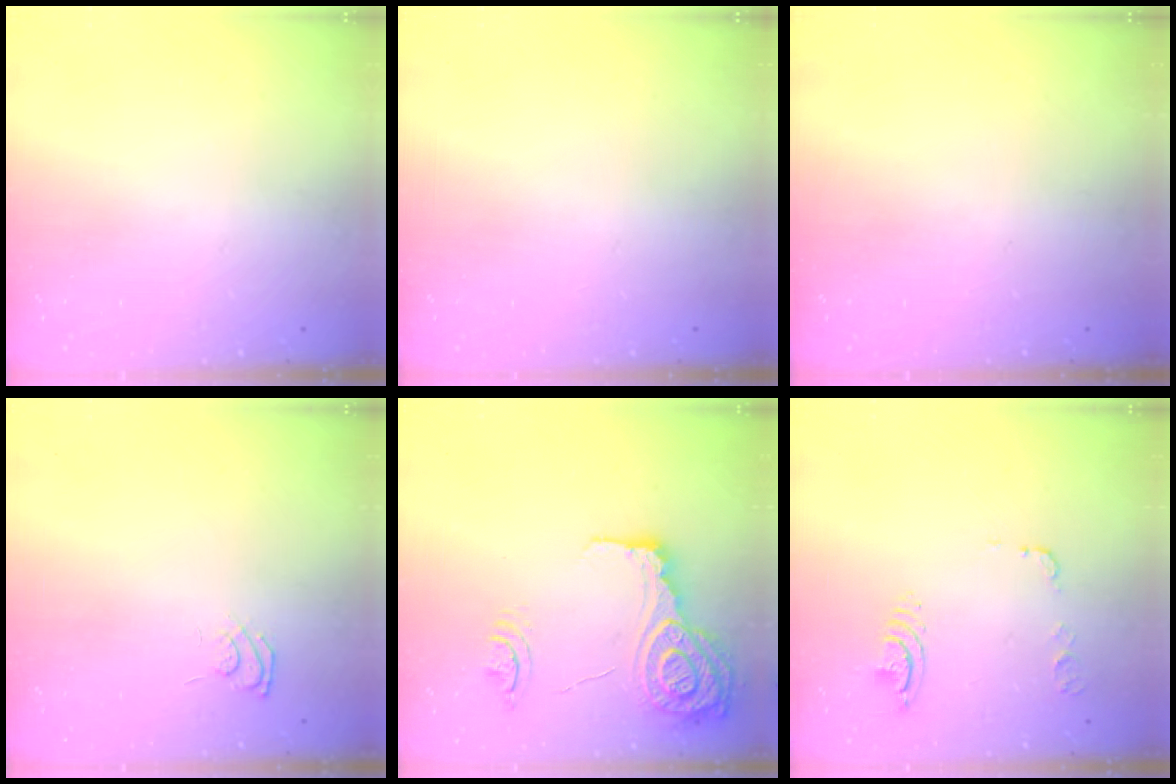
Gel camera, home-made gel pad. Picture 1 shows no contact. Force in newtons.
{"total": 0.0}
{"total": 0.0}
{"total": 6.1, "press": 5.9, "slide": 1.4}
{"total": 16.0, "press": 15.9, "slide": 1.2}
{"total": 9.4, "press": 9.4, "slide": 1.1}